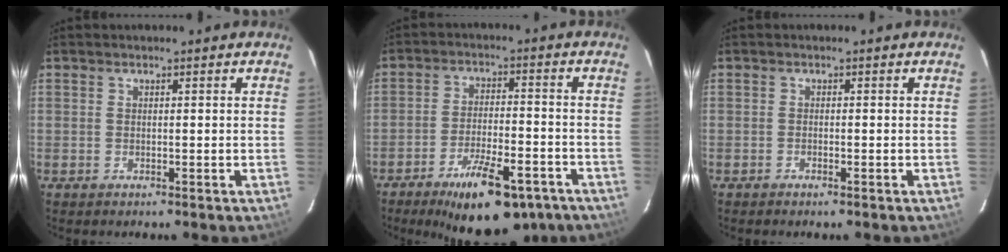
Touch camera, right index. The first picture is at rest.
{"total": 16.2, "force": [-11.1, 5.6, 10.4], "torque": [-0.181, -0.014, -0.161]}
{"total": 0.6, "force": [-0.6, 0.1, 0.2], "torque": [-0.003, -0.001, -0.010]}